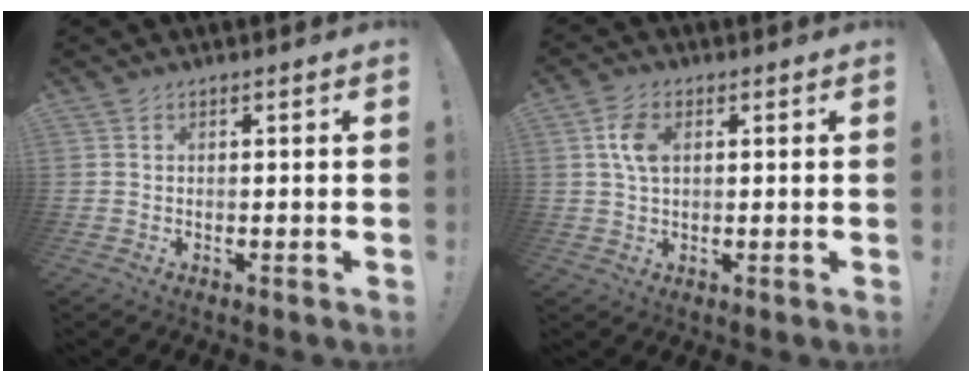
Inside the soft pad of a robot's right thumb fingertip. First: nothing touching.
{"total": 6.5, "force": [1.8, 4.0, 4.8], "torque": [-0.091, -0.001, 0.029]}